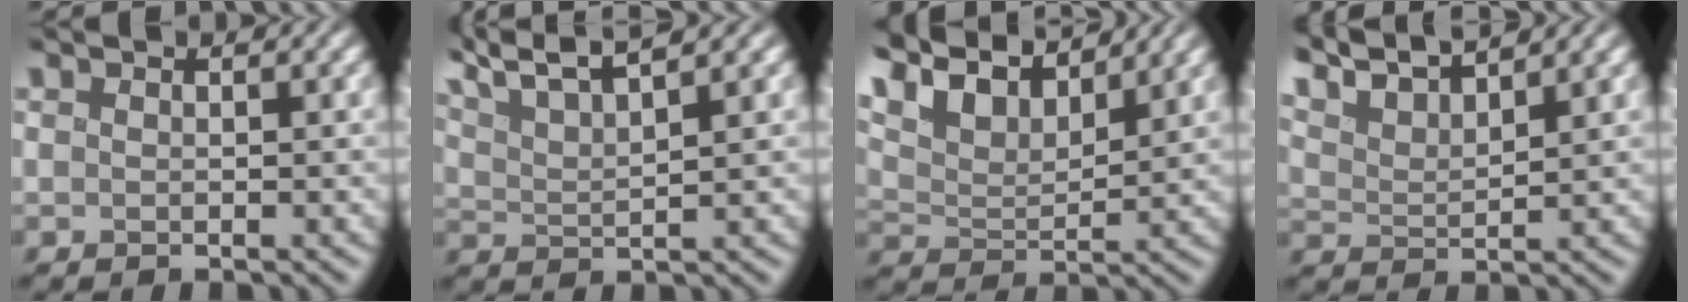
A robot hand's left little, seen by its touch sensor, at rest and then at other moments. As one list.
[{"total": 7.9, "force": [6.1, 1.7, 4.8], "torque": [-0.097, 0.027, 0.072]}, {"total": 8.6, "force": [6.3, 3.4, 4.8], "torque": [-0.119, 0.021, 0.094]}, {"total": 7.4, "force": [6.3, 1.4, 3.6], "torque": [-0.086, 0.019, 0.091]}]